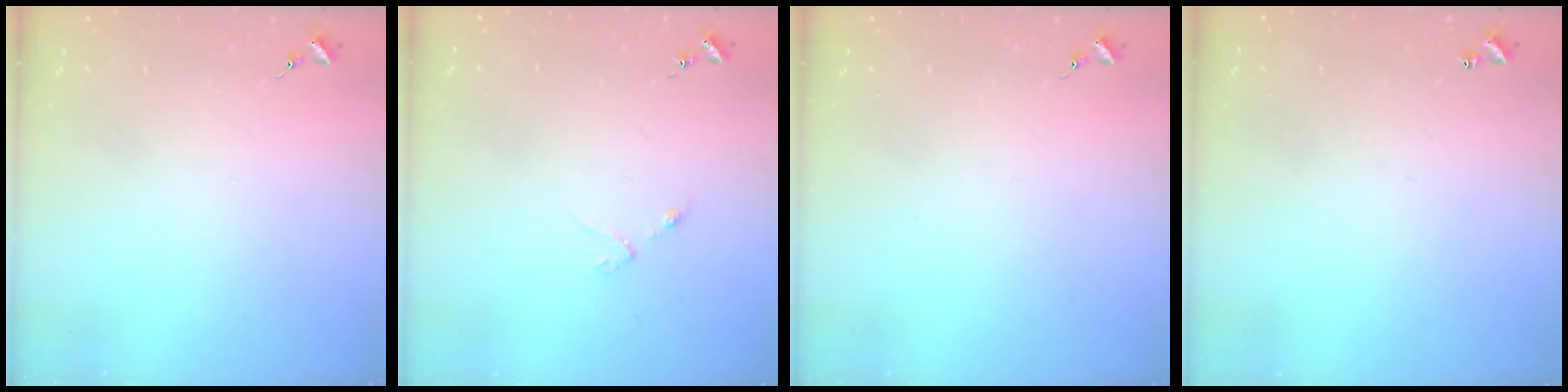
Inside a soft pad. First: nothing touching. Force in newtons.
{"total": 2.5, "press": 2.4, "slide": 0.4}
{"total": 0.0}
{"total": 0.9, "press": 0.9, "slide": 0.2}